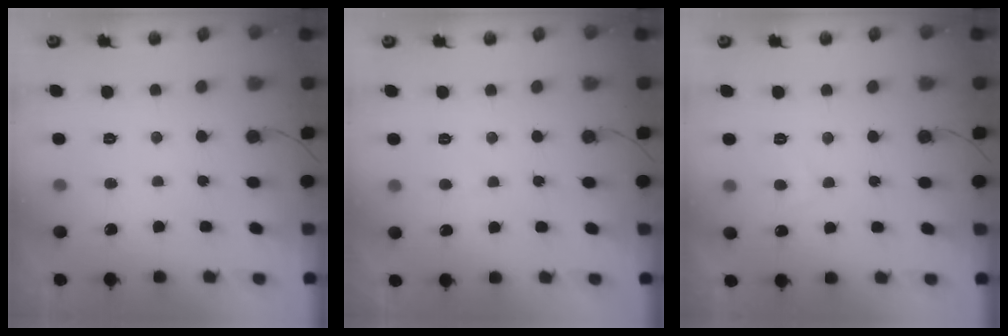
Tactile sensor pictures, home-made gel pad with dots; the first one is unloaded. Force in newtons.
{"total": 2.5, "press": 2.5, "slide": 0.2}
{"total": 3.0, "press": 3.0, "slide": 0.5}